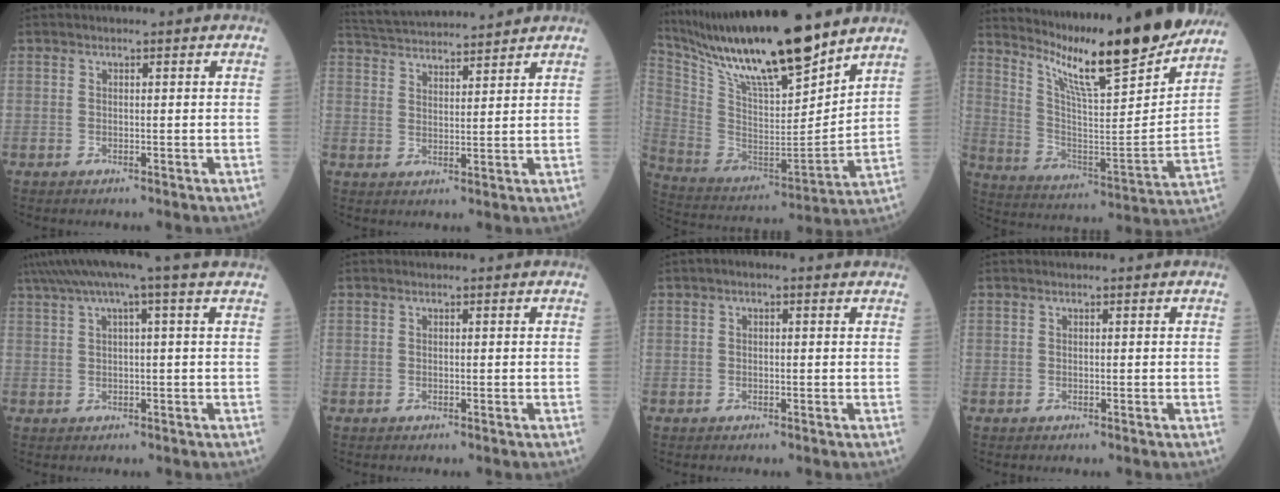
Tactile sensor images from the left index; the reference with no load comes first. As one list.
[{"total": 12.6, "force": [12.0, 0.8, 3.7], "torque": [-0.080, 0.031, 0.194]}, {"total": 22.0, "force": [18.0, 2.4, 12.4], "torque": [-0.230, -0.008, 0.326]}, {"total": 21.5, "force": [18.1, 0.7, 11.5], "torque": [-0.192, -0.047, 0.279]}, {"total": 7.8, "force": [5.3, -1.0, 5.6], "torque": [-0.094, 0.042, 0.077]}, {"total": 0.0}, {"total": 1.6, "force": [0.8, 0.5, 1.3], "torque": [-0.025, 0.014, 0.005]}, {"total": 0.0}]